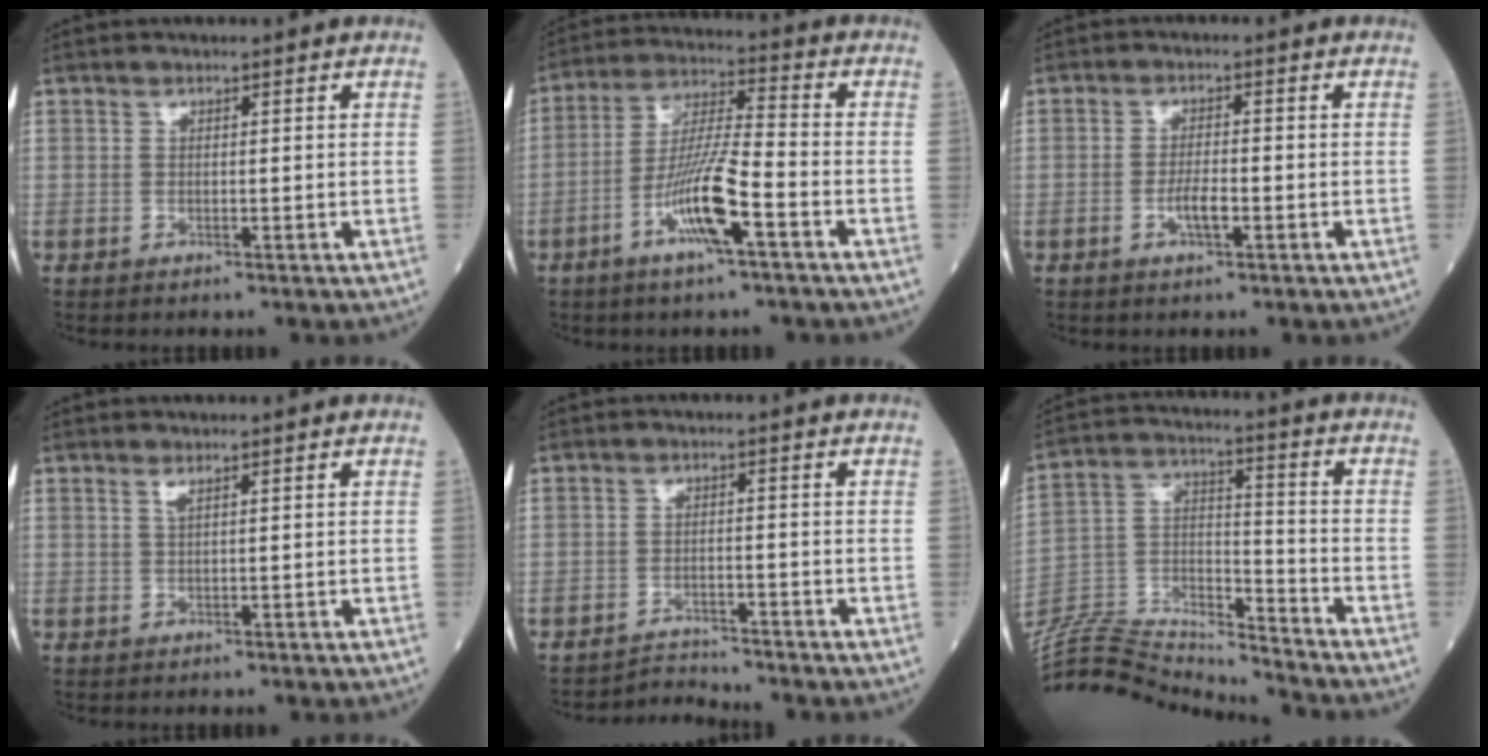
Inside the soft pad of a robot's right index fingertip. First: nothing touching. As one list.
[{"total": 10.5, "force": [-4.6, 0.6, 9.4], "torque": [-0.183, -0.001, -0.090]}, {"total": 3.1, "force": [-1.2, 0.6, 2.8], "torque": [-0.055, 0.001, -0.022]}, {"total": 0.9, "force": [0.5, 0.0, 0.7], "torque": [-0.019, -0.001, 0.011]}, {"total": 3.0, "force": [-2.6, -0.7, -1.4], "torque": [0.030, -0.008, -0.041]}, {"total": 18.2, "force": [-18.1, 0.6, 2.0], "torque": [-0.043, 0.039, -0.309]}]